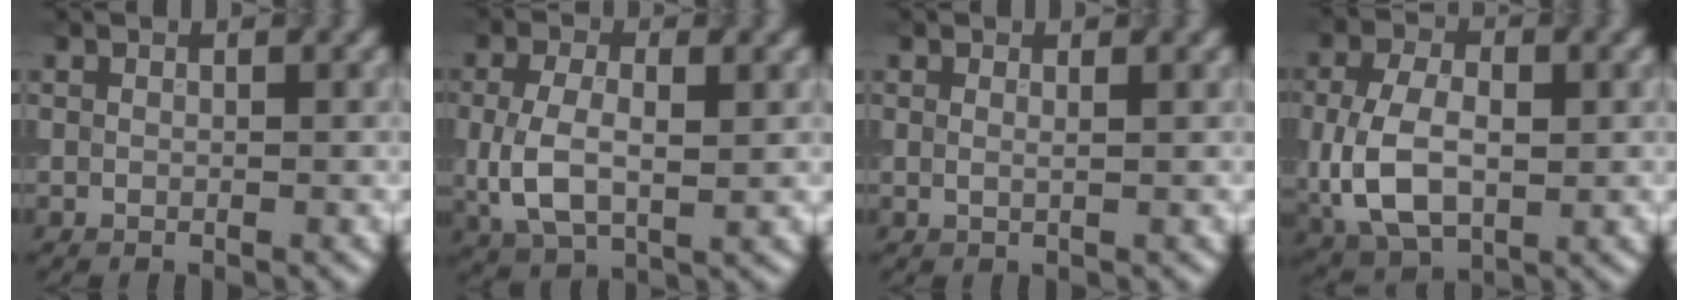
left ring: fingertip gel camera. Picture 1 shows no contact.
{"total": 5.3, "force": [0.0, 2.9, 4.4], "torque": [-0.098, -0.003, 0.000]}
{"total": 0.8, "force": [0.4, 0.3, 0.6], "torque": [-0.007, -0.005, 0.001]}
{"total": 7.5, "force": [-0.6, 4.7, 5.8], "torque": [-0.130, -0.005, -0.011]}